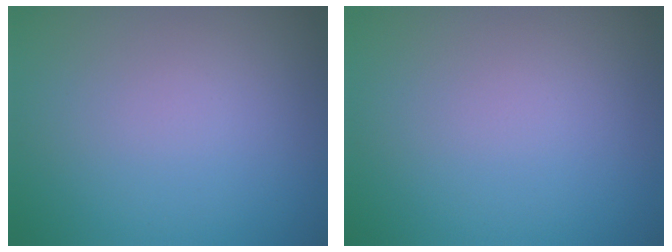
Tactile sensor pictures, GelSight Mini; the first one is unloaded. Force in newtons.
{"total": 0.0}